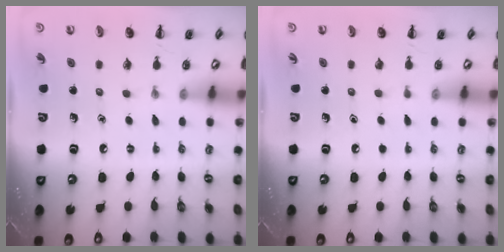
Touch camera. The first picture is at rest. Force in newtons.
{"total": 0.0}